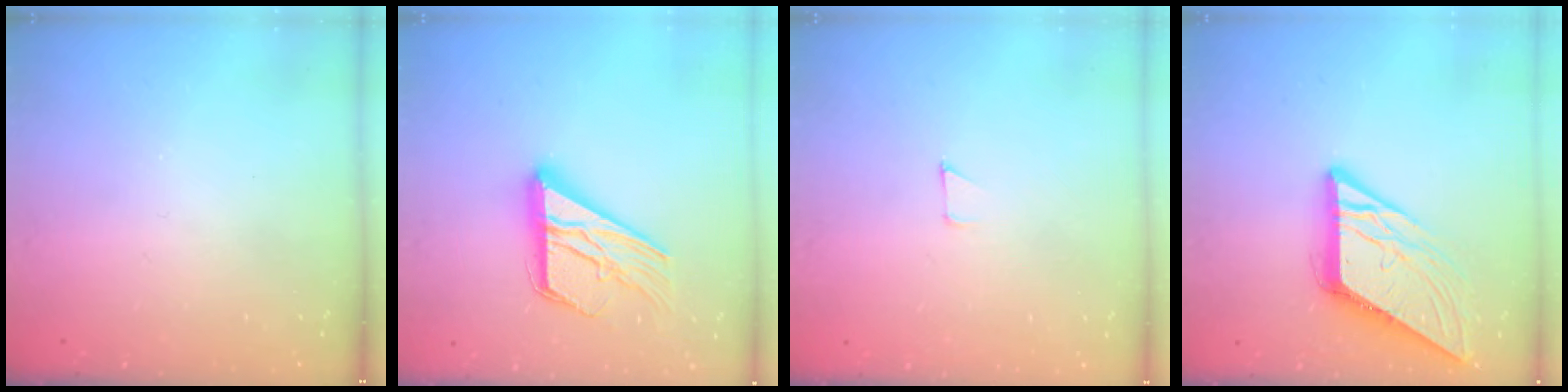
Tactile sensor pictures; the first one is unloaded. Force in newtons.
{"total": 19.1, "press": 19.0, "slide": 1.8}
{"total": 2.8, "press": 2.8, "slide": 0.2}
{"total": 10.5, "press": 10.4, "slide": 0.9}